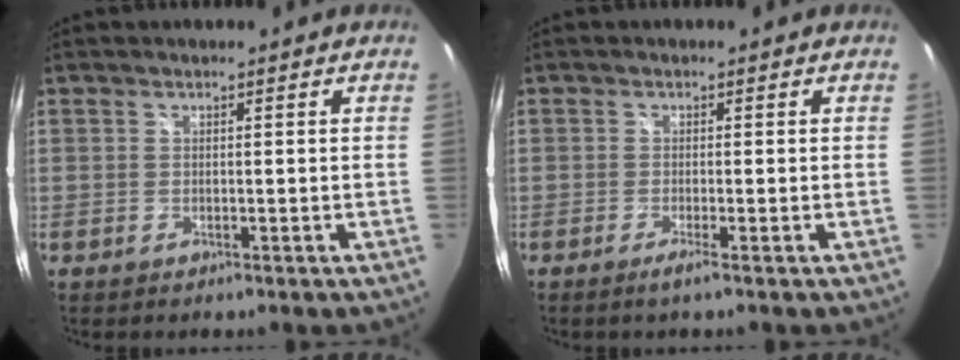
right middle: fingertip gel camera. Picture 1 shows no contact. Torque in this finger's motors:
{"motor_torque": [0.83, -0.76, 0.05, 0.03]}